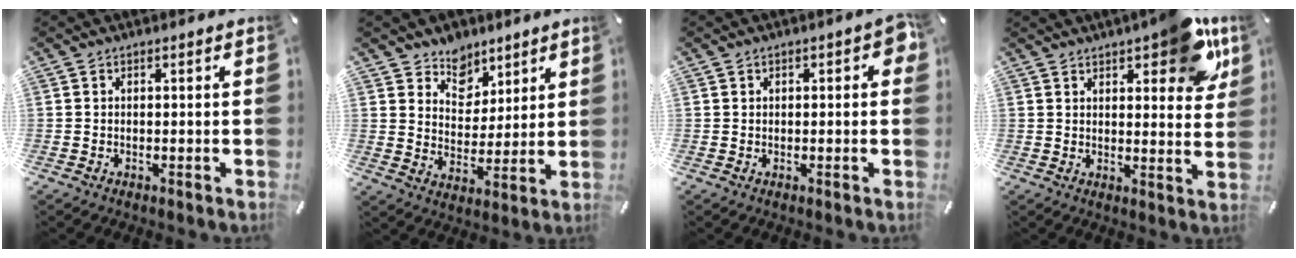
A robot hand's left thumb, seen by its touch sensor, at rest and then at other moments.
{"total": 8.2, "force": [5.6, 6.0, -0.2], "torque": [-0.007, -0.057, 0.106]}
{"total": 2.8, "force": [0.4, 1.6, 2.2], "torque": [-0.026, 0.004, 0.003]}
{"total": 12.9, "force": [7.7, 5.6, 8.7], "torque": [-0.092, -0.046, 0.128]}